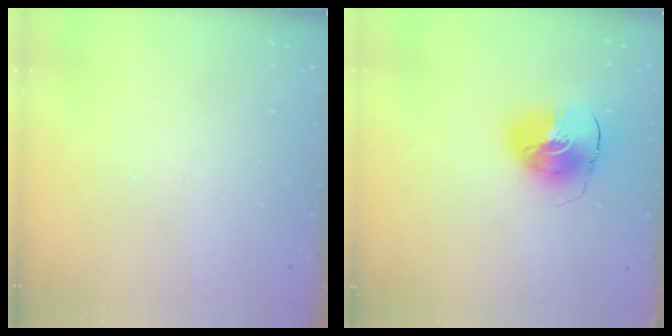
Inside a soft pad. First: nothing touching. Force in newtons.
{"total": 10.6, "press": 10.5, "slide": 1.7}